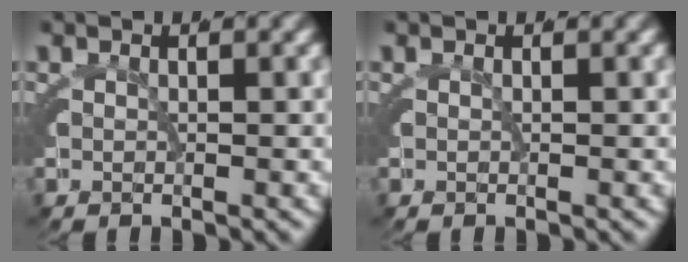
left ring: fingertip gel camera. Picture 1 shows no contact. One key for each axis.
{"total": 0.0}